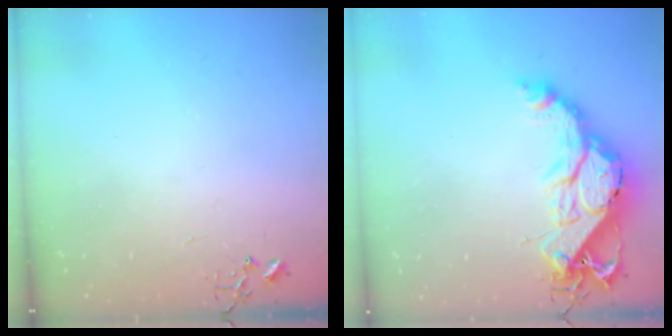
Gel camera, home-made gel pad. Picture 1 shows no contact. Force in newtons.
{"total": 18.0, "press": 17.9, "slide": 1.7}